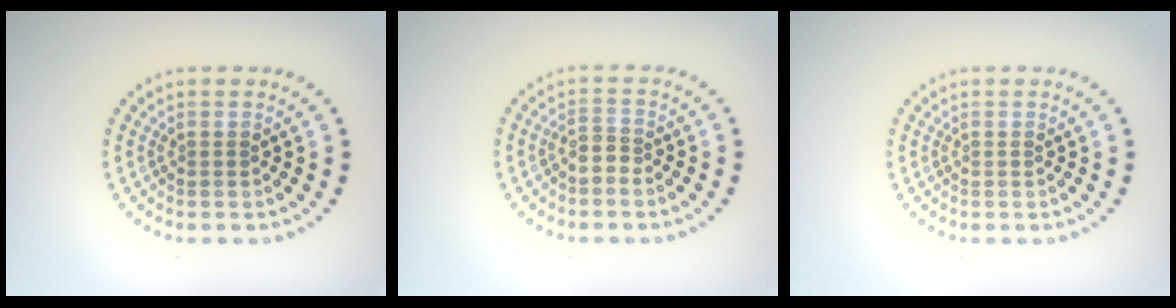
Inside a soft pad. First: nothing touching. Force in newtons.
{"total": 1.7, "press": 1.3, "slide": 1.1}
{"total": 0.0}